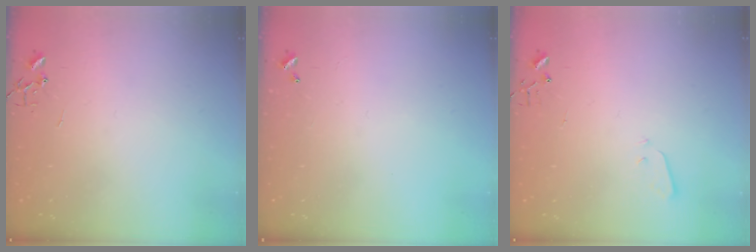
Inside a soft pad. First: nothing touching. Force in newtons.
{"total": 0.0}
{"total": 2.1, "press": 2.1, "slide": 0.3}